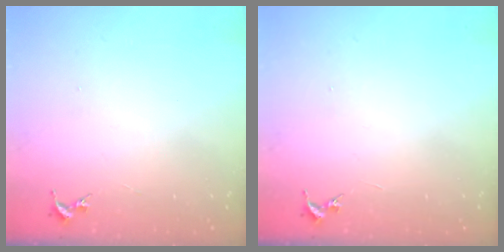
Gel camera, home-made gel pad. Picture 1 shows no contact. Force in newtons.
{"total": 0.0}